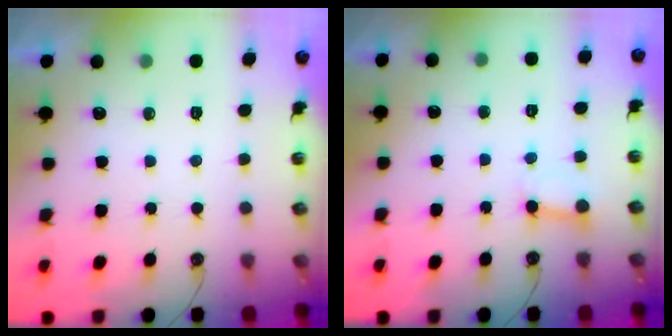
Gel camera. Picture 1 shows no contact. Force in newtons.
{"total": 2.7, "press": 2.7, "slide": 0.2}